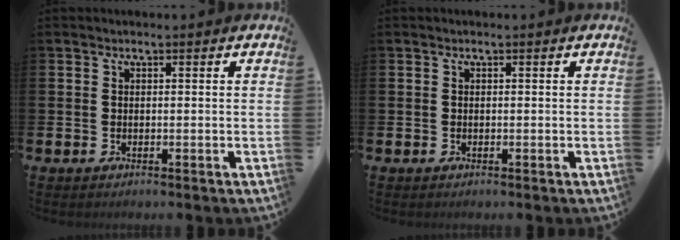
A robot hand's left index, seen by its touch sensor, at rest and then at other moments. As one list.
[{"total": 0.0}]